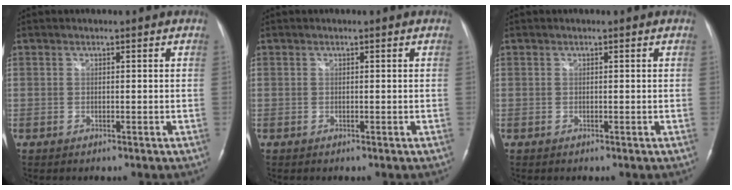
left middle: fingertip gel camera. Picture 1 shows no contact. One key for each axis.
{"total": 0.0}
{"total": 0.0}